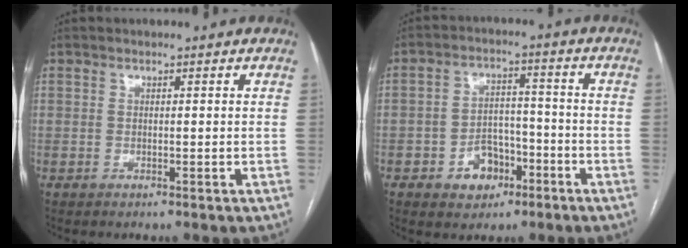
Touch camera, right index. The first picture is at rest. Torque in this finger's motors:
{"motor_torque": [0.76, -0.66, 0.12, 0.05]}